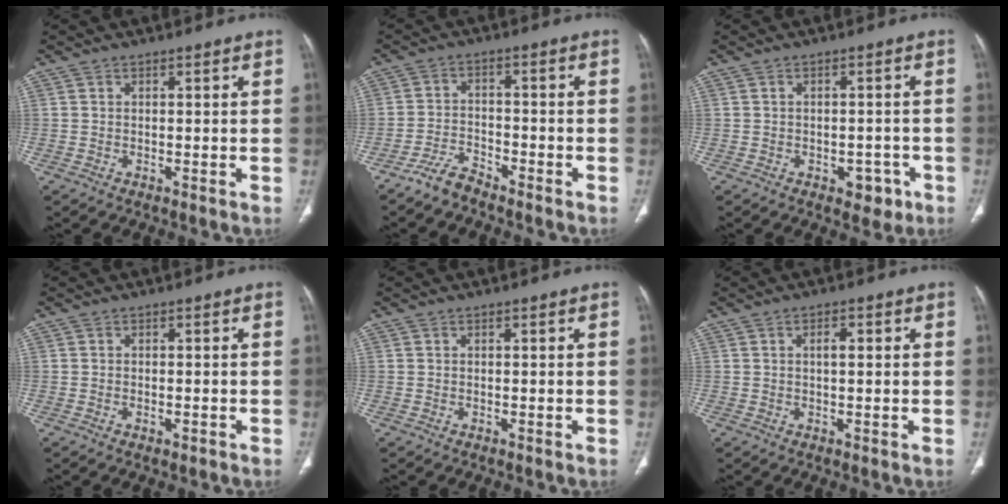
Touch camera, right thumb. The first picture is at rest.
{"total": 4.3, "force": [-4.0, 1.2, 1.3], "torque": [-0.029, 0.015, -0.079]}
{"total": 4.2, "force": [-2.0, 2.8, 2.5], "torque": [-0.012, 0.013, -0.021]}
{"total": 1.1, "force": [-0.5, 0.6, 0.8], "torque": [-0.015, 0.005, -0.004]}
{"total": 0.0}
{"total": 2.3, "force": [0.5, 0.9, 2.1], "torque": [-0.036, 0.004, 0.006]}